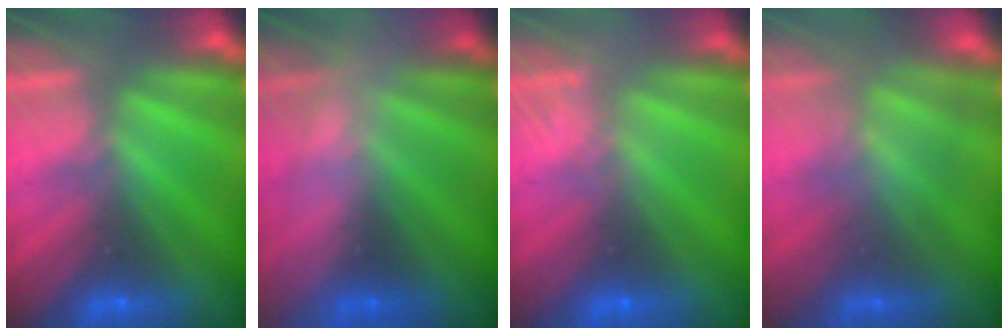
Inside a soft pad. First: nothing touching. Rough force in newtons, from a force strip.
{"total": 2.6}
{"total": 1.6}
{"total": 3.3}